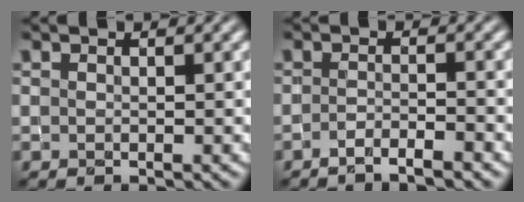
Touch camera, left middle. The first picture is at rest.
{"total": 2.2, "force": [-1.7, 0.3, 1.4], "torque": [-0.021, 0.000, -0.036]}